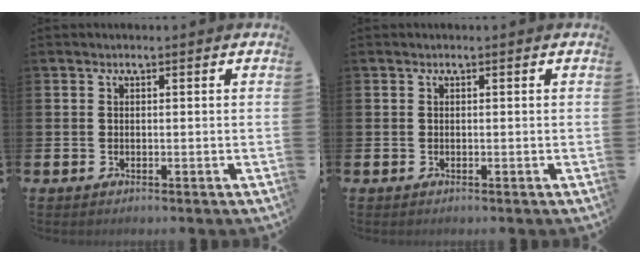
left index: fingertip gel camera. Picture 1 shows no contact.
{"total": 0.0}